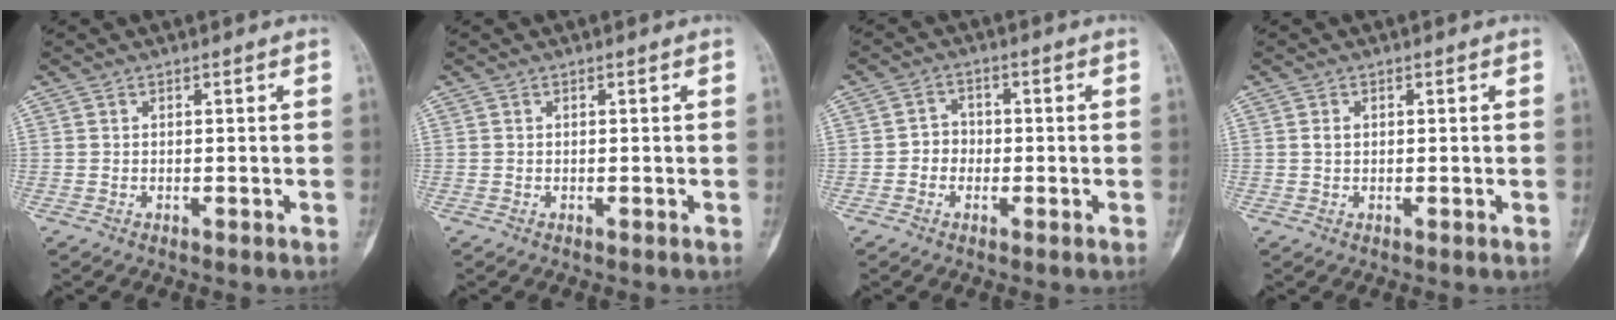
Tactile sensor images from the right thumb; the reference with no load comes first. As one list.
[{"total": 0.0}, {"total": 3.3, "force": [-0.8, 3.0, 1.2], "torque": [0.003, 0.011, -0.023]}, {"total": 1.1, "force": [0.2, 0.8, 0.7], "torque": [-0.013, 0.003, 0.006]}]